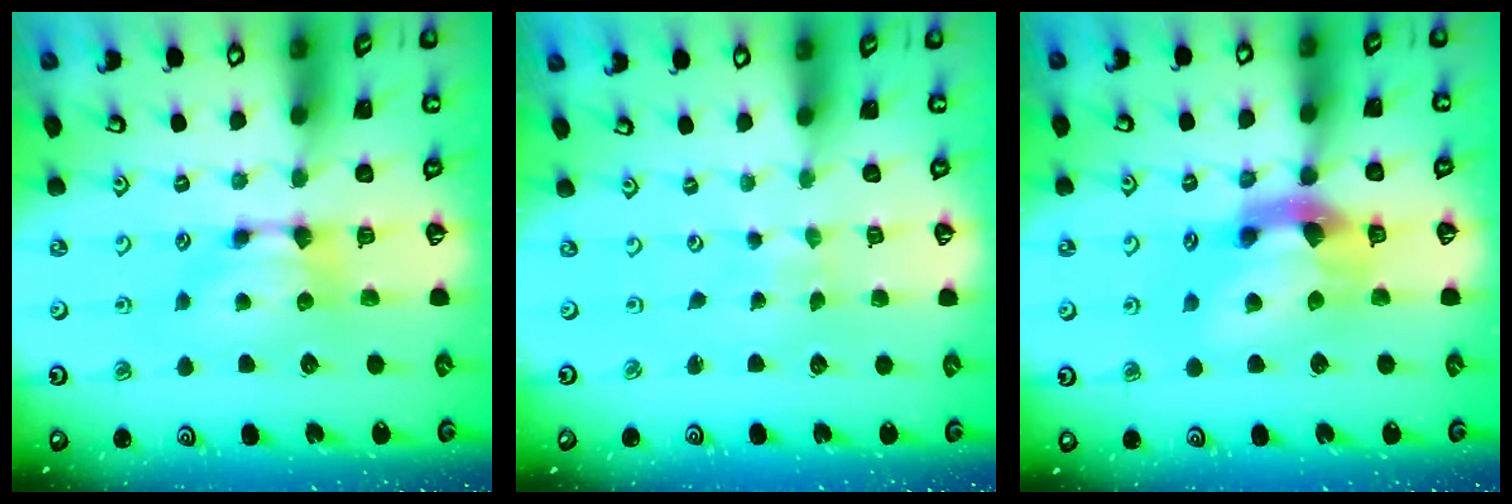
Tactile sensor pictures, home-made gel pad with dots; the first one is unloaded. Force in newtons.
{"total": 5.4, "press": 5.4, "slide": 0.3}
{"total": 6.1, "press": 5.8, "slide": 2.2}